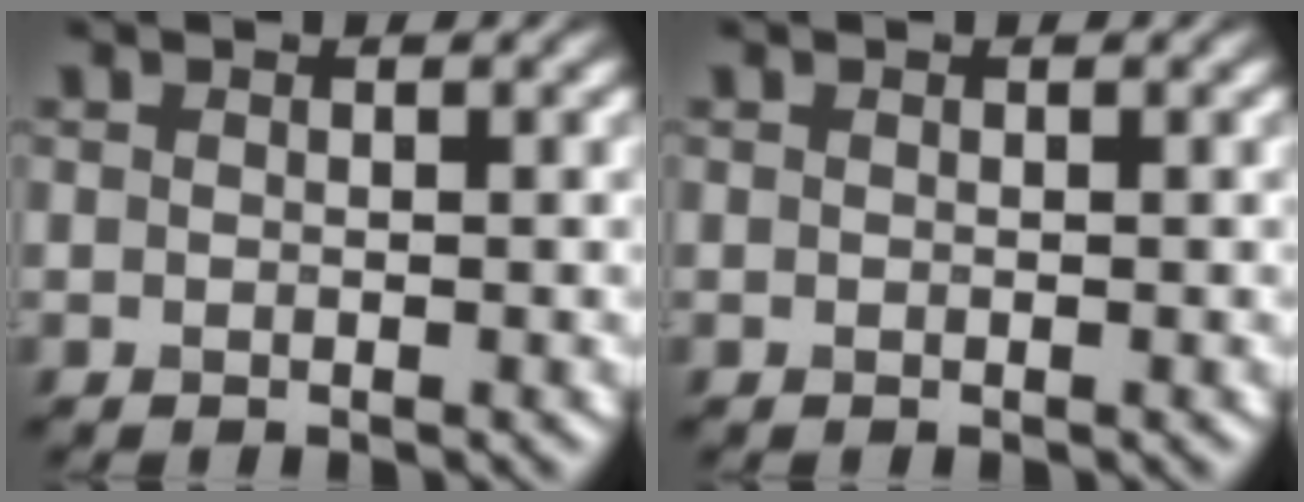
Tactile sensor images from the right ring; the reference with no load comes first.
{"total": 0.0}